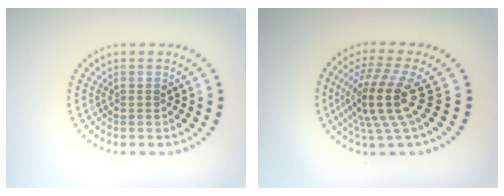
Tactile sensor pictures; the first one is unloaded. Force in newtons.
{"total": 5.1, "press": 3.6, "slide": 3.6}